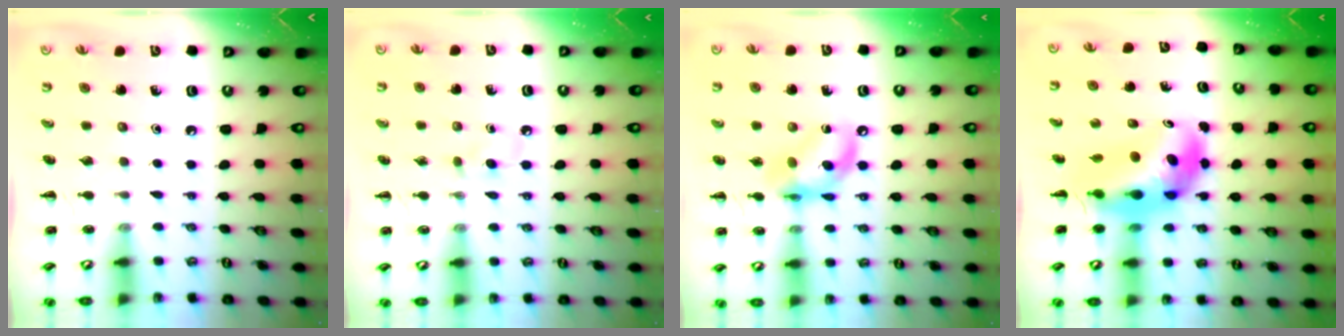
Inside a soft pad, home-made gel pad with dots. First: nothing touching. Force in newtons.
{"total": 2.6, "press": 2.4, "slide": 1.1}
{"total": 12.1, "press": 11.8, "slide": 2.8}
{"total": 8.7, "press": 8.3, "slide": 2.3}